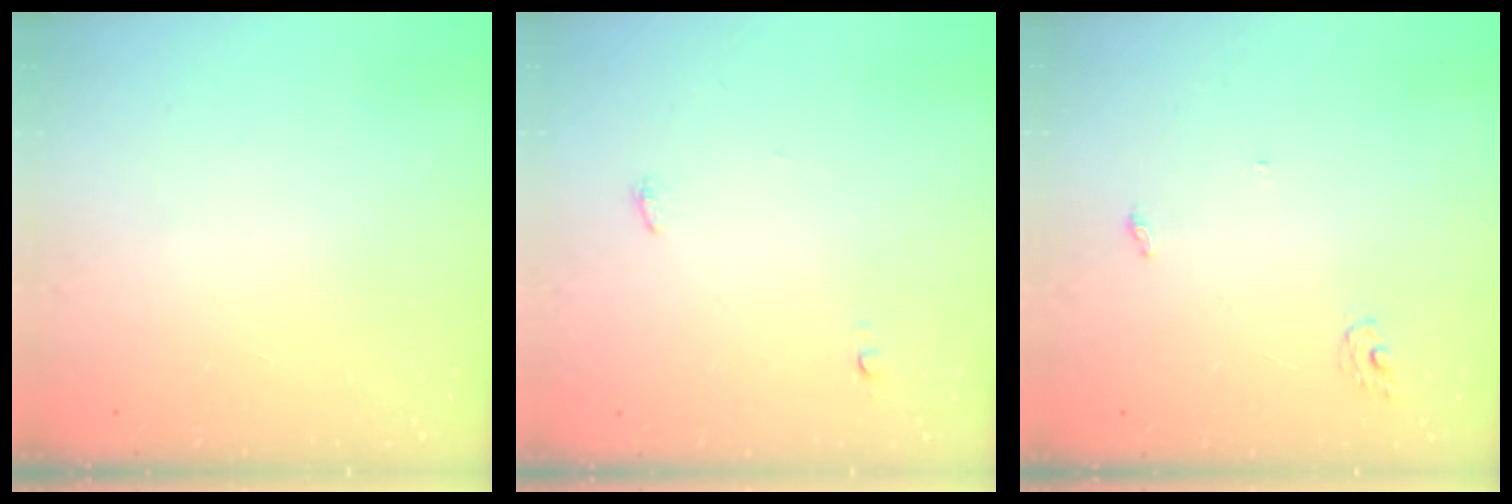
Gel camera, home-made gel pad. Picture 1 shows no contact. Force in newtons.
{"total": 7.3, "press": 3.8, "slide": 6.3}
{"total": 2.8, "press": 2.8, "slide": 0.2}